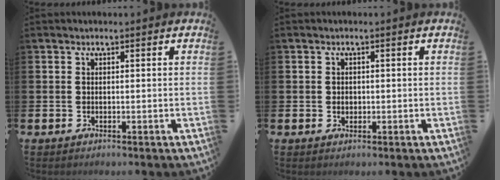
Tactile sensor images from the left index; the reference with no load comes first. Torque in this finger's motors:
{"motor_torque": [0.02, 0.01, 0.00, 0.00]}